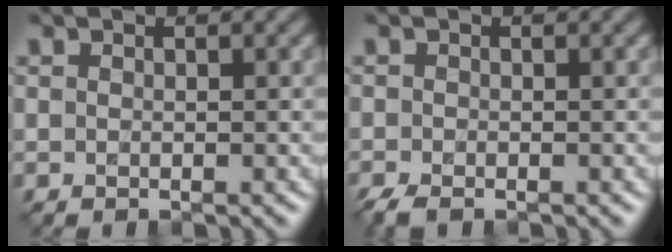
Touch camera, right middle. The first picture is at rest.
{"total": 1.9, "force": [-1.5, 0.6, 1.0], "torque": [-0.025, -0.010, -0.030]}